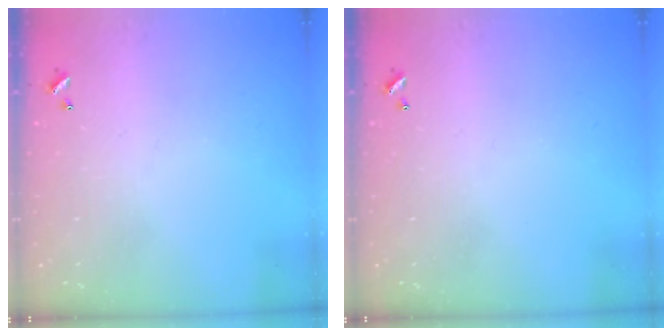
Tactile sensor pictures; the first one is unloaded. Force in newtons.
{"total": 0.0}